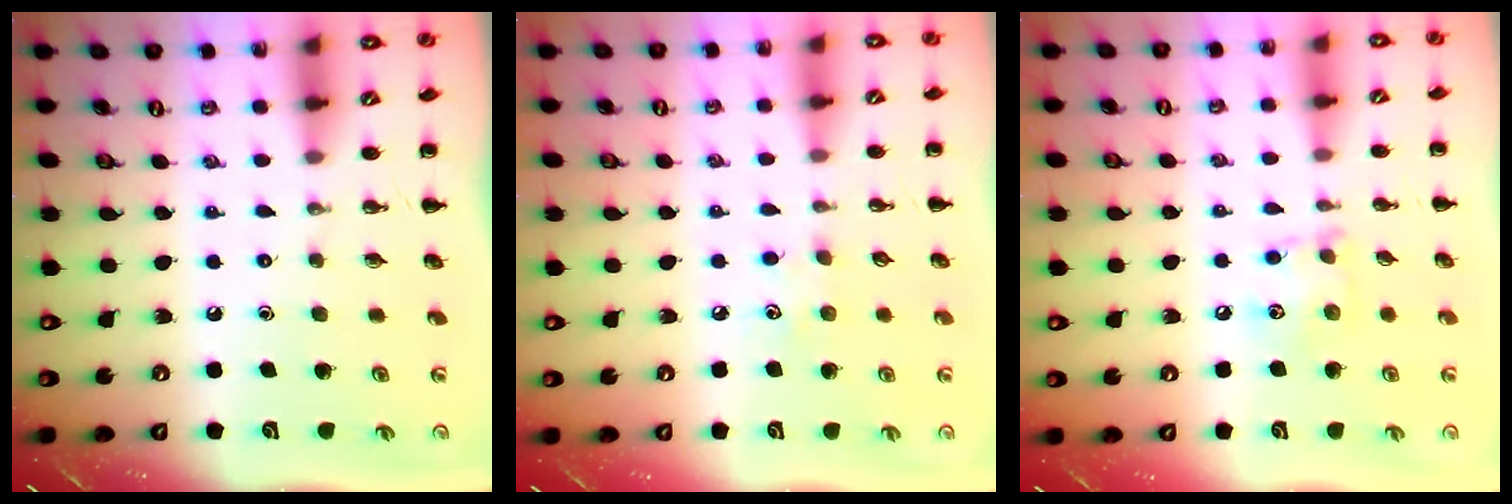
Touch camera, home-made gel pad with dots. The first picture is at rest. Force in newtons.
{"total": 4.2, "press": 4.0, "slide": 1.2}
{"total": 7.3, "press": 7.3, "slide": 0.4}